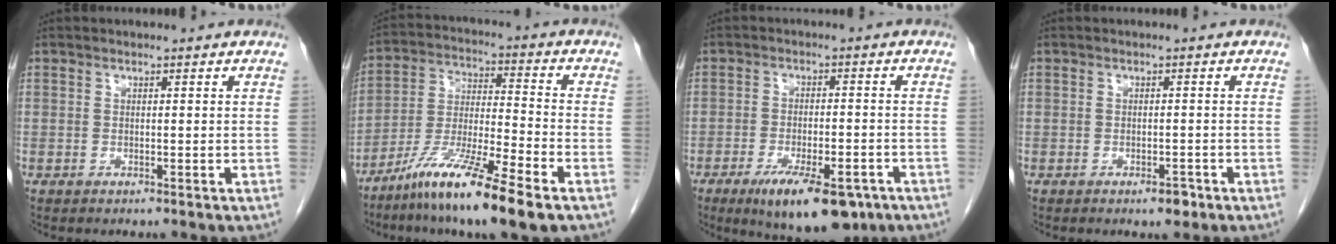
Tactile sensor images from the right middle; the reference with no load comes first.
{"total": 14.4, "force": [-9.3, 0.5, 11.0], "torque": [-0.215, -0.033, -0.170]}
{"total": 12.4, "force": [-8.0, 4.1, 8.6], "torque": [-0.124, -0.009, -0.117]}
{"total": 1.8, "force": [-1.1, 0.8, 1.1], "torque": [-0.014, 0.001, -0.012]}